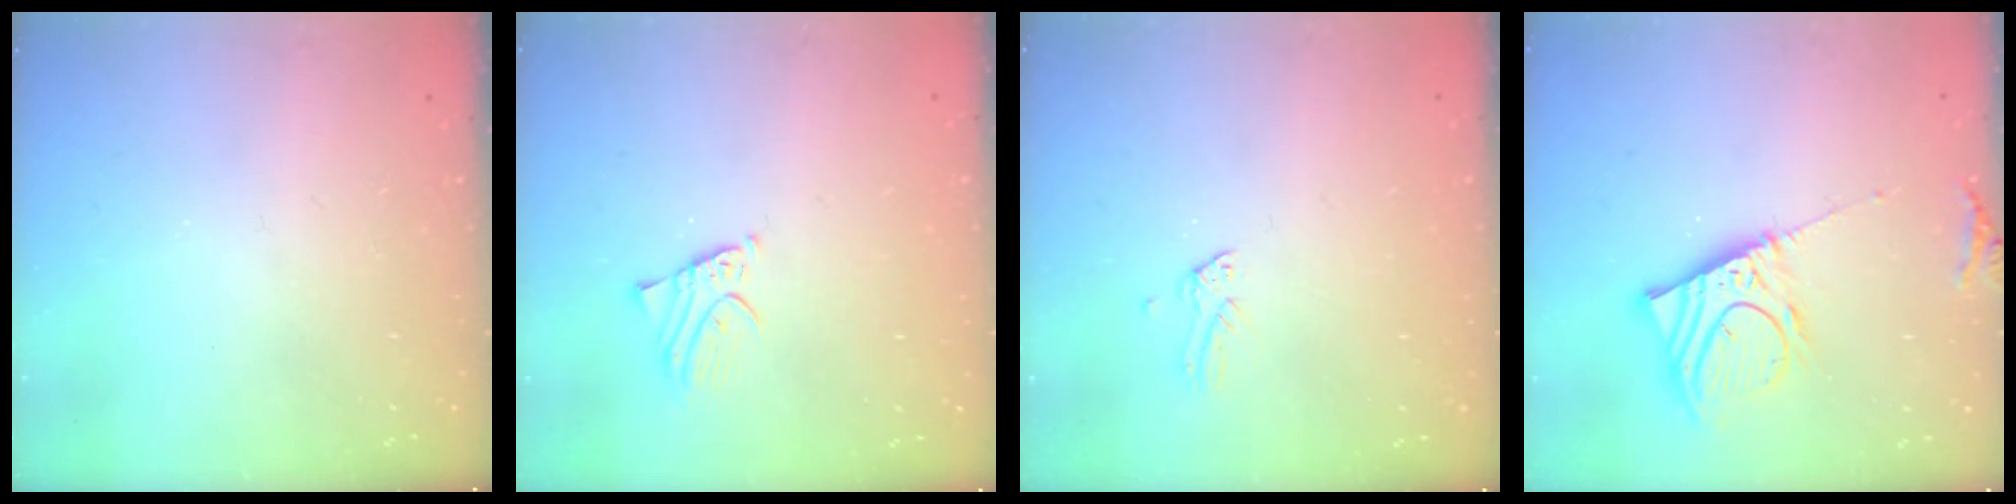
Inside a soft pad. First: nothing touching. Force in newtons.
{"total": 2.0, "press": 2.0, "slide": 0.2}
{"total": 0.0}
{"total": 10.9, "press": 10.7, "slide": 1.8}